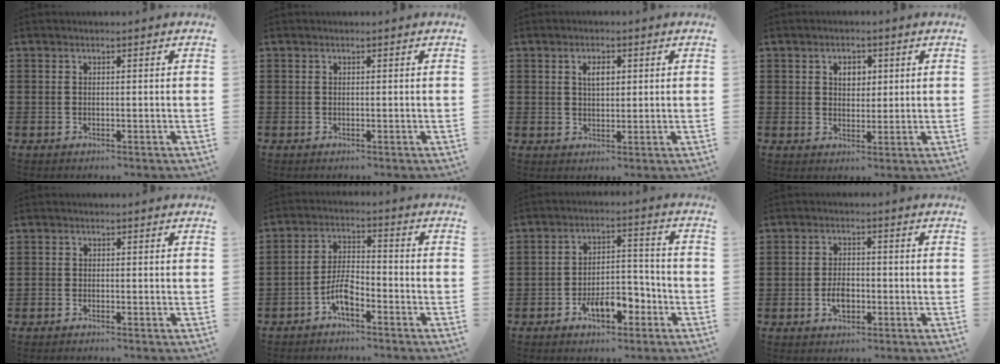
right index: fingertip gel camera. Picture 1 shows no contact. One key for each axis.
{"total": 0.0}
{"total": 2.6, "fx": 0.8, "fy": 1.2, "fz": 2.2, "tx": -0.039, "ty": 0.002, "tz": 0.010}
{"total": 2.9, "fx": 0.9, "fy": 2.1, "fz": 1.8, "tx": -0.034, "ty": 0.006, "tz": 0.012}
{"total": 0.9, "fx": -0.9, "fy": 0.0, "fz": 0.1, "tx": -0.003, "ty": -0.002, "tz": -0.019}
{"total": 5.7, "fx": -3.5, "fy": 2.0, "fz": 4.0, "tx": -0.098, "ty": 0.000, "tz": -0.071}
{"total": 7.1, "fx": -4.0, "fy": 3.6, "fz": 4.7, "tx": -0.070, "ty": 0.018, "tz": -0.073}
{"total": 3.4, "fx": -1.1, "fy": 1.9, "fz": 2.6, "tx": -0.051, "ty": -0.001, "tz": -0.017}